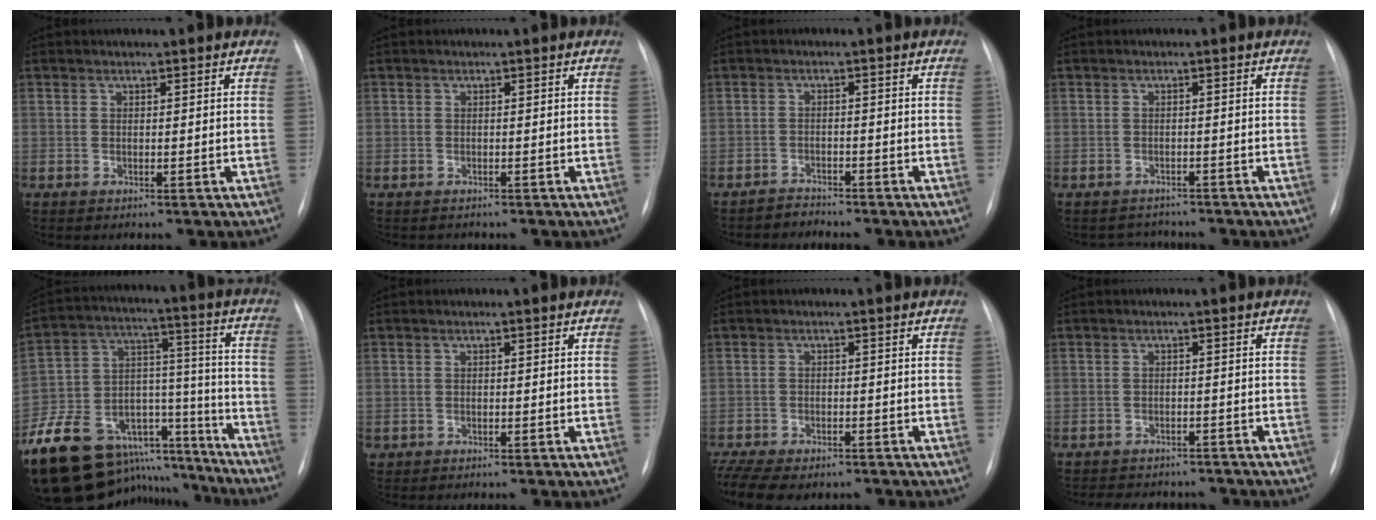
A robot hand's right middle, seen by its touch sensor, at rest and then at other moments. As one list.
[{"total": 0.6, "force": [-0.2, 0.6, -0.1], "torque": [0.002, 0.007, -0.007]}, {"total": 2.0, "force": [-1.8, 0.2, -0.8], "torque": [0.018, -0.008, -0.032]}, {"total": 2.6, "force": [-2.4, 0.8, -0.7], "torque": [0.008, 0.000, -0.035]}, {"total": 26.5, "force": [-21.1, 12.4, 10.1], "torque": [-0.185, 0.053, -0.320]}, {"total": 0.6, "force": [-0.4, 0.4, 0.0], "torque": [-0.008, 0.002, -0.007]}, {"total": 12.4, "force": [-9.5, 5.4, 5.8], "torque": [-0.134, -0.004, -0.130]}, {"total": 8.9, "force": [-8.0, 3.4, 1.9], "torque": [-0.030, 0.011, -0.094]}]